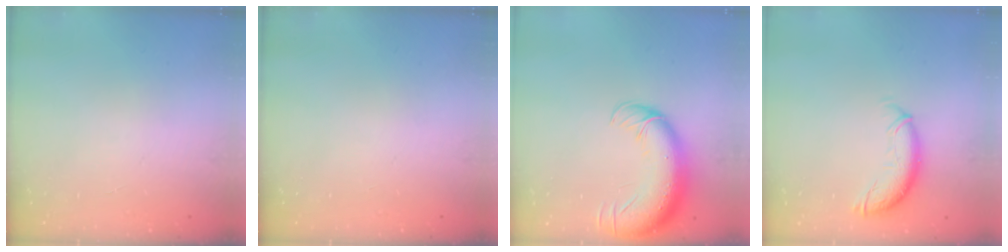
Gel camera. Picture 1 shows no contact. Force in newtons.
{"total": 0.0}
{"total": 14.7, "press": 14.2, "slide": 3.7}
{"total": 10.4, "press": 10.3, "slide": 0.7}